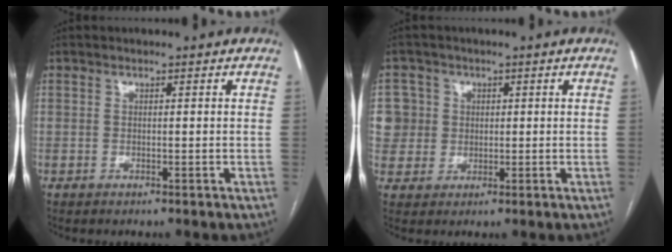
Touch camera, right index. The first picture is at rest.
{"total": 7.0, "force": [1.1, 6.9, 0.3], "torque": [-0.010, 0.026, 0.028]}